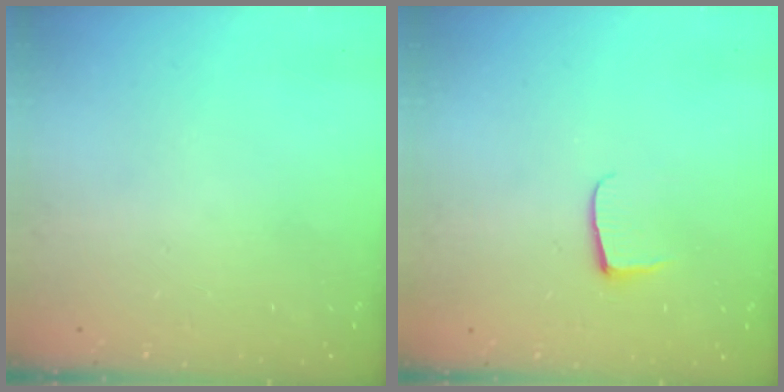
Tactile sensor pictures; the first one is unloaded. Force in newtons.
{"total": 5.4, "press": 5.3, "slide": 0.5}